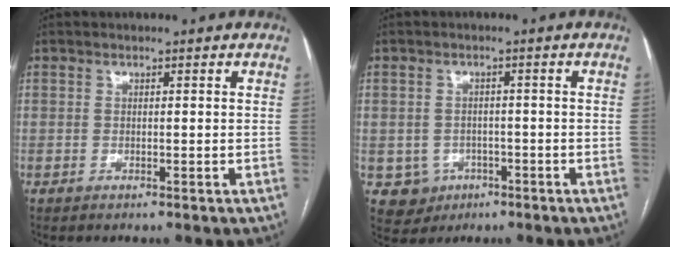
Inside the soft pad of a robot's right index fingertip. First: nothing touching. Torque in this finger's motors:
{"motor_torque": [-0.46, 0.01, -0.73, -0.21]}